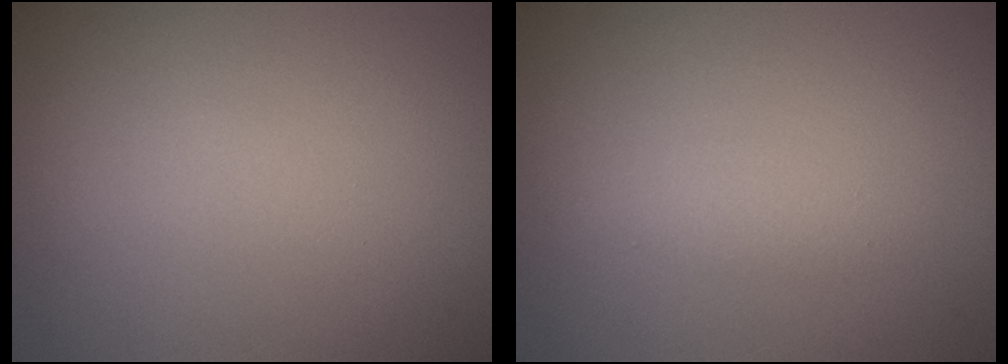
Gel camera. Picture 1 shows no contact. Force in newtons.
{"total": 1.4, "press": 1.4, "slide": 0.1}